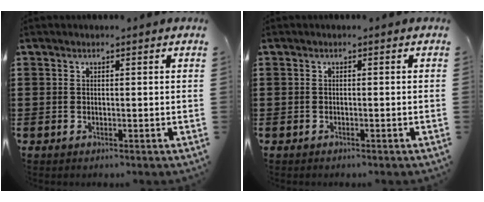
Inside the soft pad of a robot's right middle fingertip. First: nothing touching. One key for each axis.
{"total": 0.5, "fx": -0.5, "fy": 0.1, "fz": 0.1, "tx": -0.003, "ty": -0.001, "tz": -0.011}